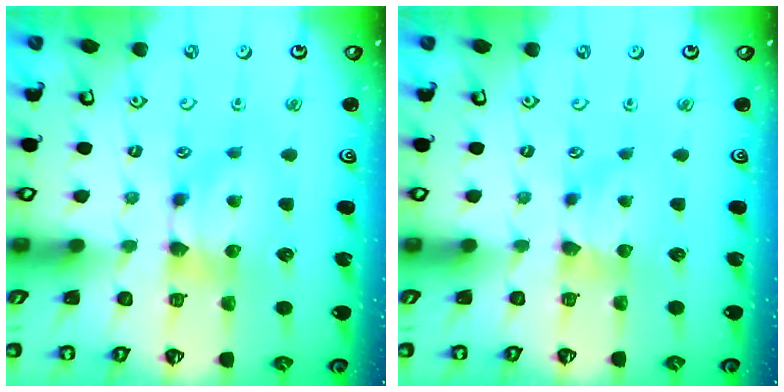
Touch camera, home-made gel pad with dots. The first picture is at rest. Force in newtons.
{"total": 0.8, "press": 0.7, "slide": 0.2}